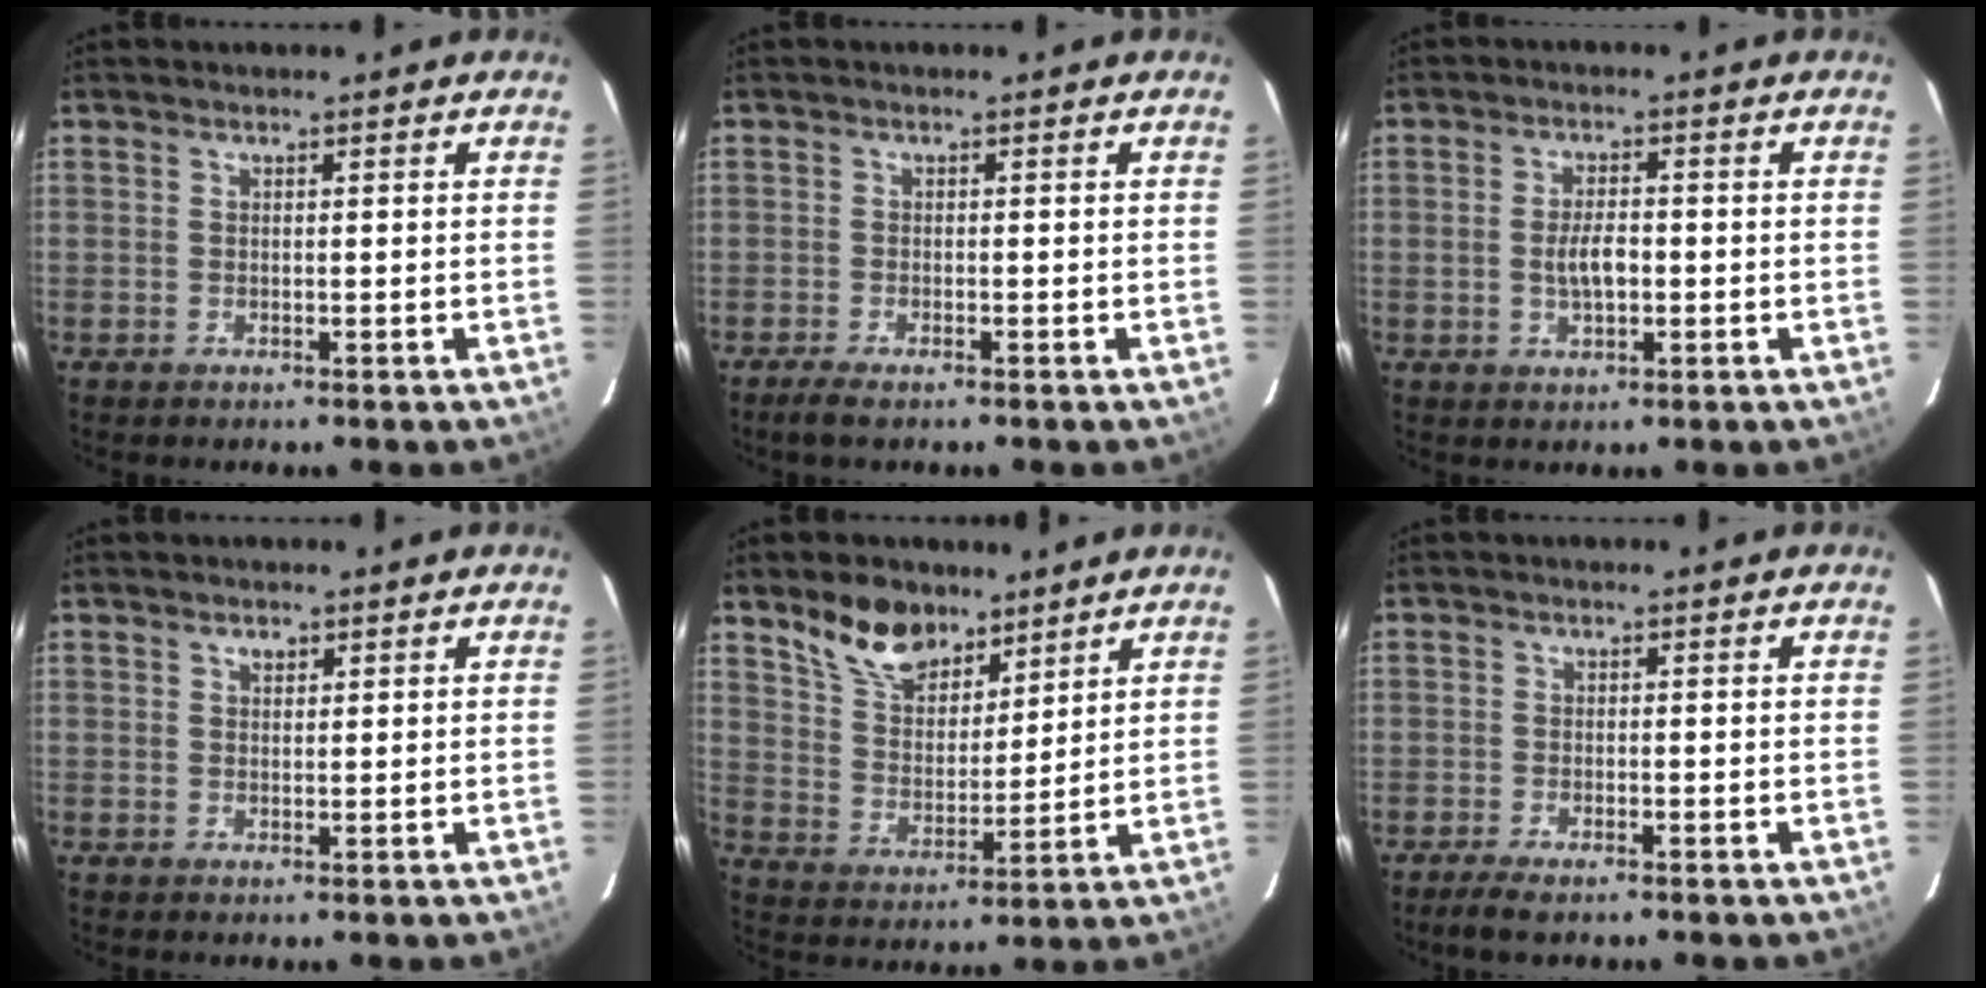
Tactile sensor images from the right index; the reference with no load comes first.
{"total": 2.8, "force": [-2.1, 0.5, 1.7], "torque": [-0.044, -0.006, -0.040]}
{"total": 4.5, "force": [-0.6, 2.0, 4.0], "torque": [-0.075, 0.001, -0.007]}
{"total": 1.1, "force": [0.6, 0.8, 0.5], "torque": [-0.005, 0.004, 0.011]}
{"total": 11.0, "force": [8.0, 5.7, 5.0], "torque": [-0.092, 0.017, 0.152]}
{"total": 3.4, "force": [-2.6, 0.6, 2.1], "torque": [-0.053, -0.009, -0.049]}